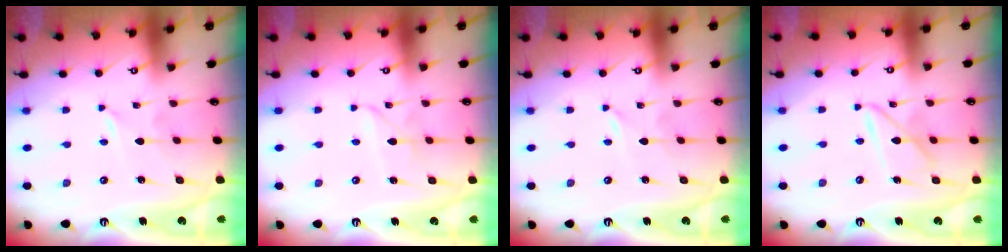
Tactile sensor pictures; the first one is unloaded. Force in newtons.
{"total": 2.6, "press": 2.6, "slide": 0.2}
{"total": 0.0}
{"total": 8.2, "press": 8.2, "slide": 0.6}